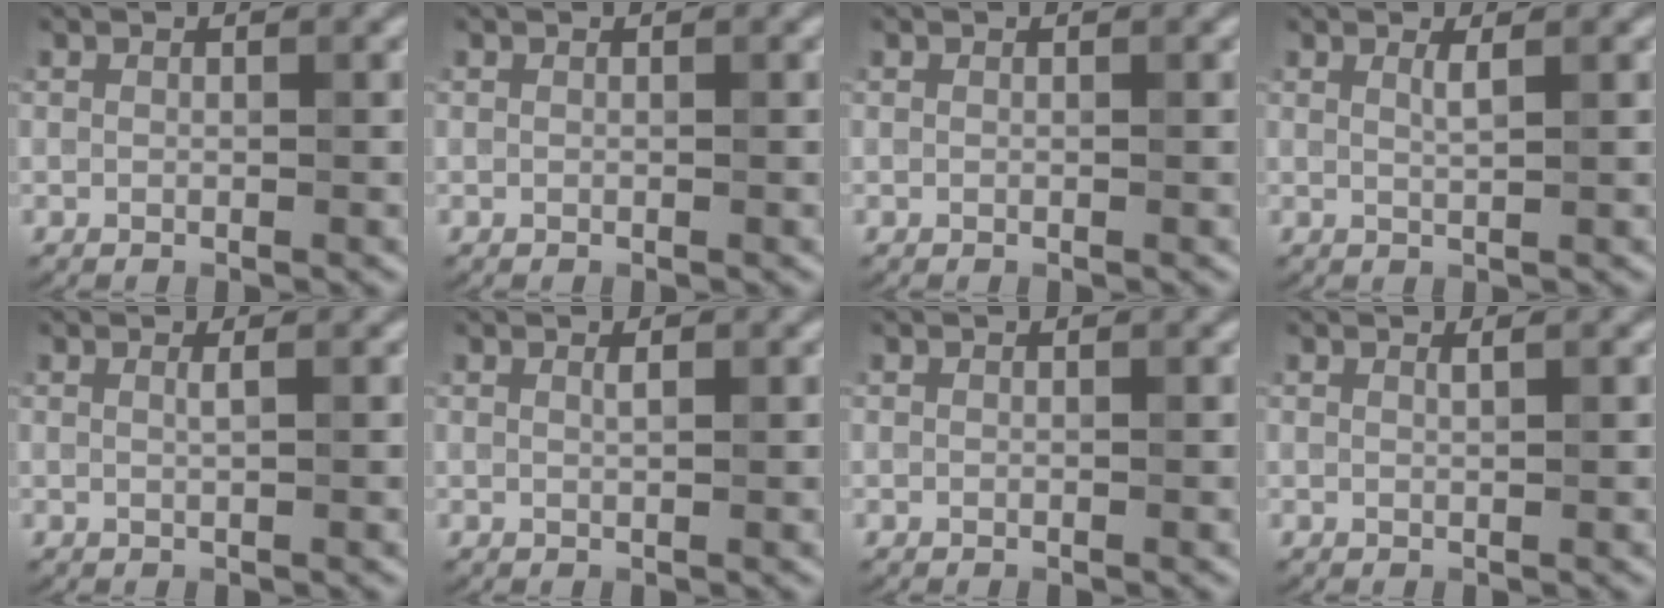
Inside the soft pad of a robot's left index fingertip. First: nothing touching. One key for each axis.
{"total": 0.0}
{"total": 0.0}
{"total": 1.2, "fx": 0.6, "fy": 0.3, "fz": 1.0, "tx": -0.013, "ty": -0.001, "tz": 0.007}
{"total": 0.8, "fx": 0.3, "fy": 0.3, "fz": 0.7, "tx": -0.006, "ty": 0.001, "tz": 0.002}
{"total": 0.8, "fx": 0.4, "fy": 0.2, "fz": 0.7, "tx": -0.011, "ty": 0.001, "tz": 0.006}
{"total": 0.0}
{"total": 0.6, "fx": 0.4, "fy": 0.2, "fz": 0.5, "tx": -0.003, "ty": 0.000, "tz": 0.006}